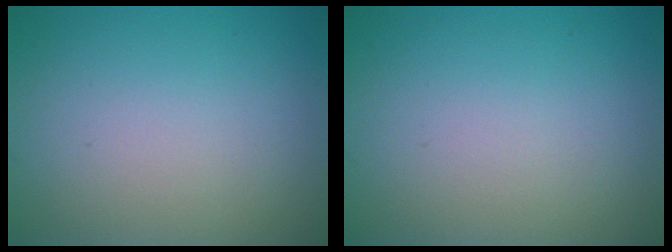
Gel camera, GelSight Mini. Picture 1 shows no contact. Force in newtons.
{"total": 0.0}